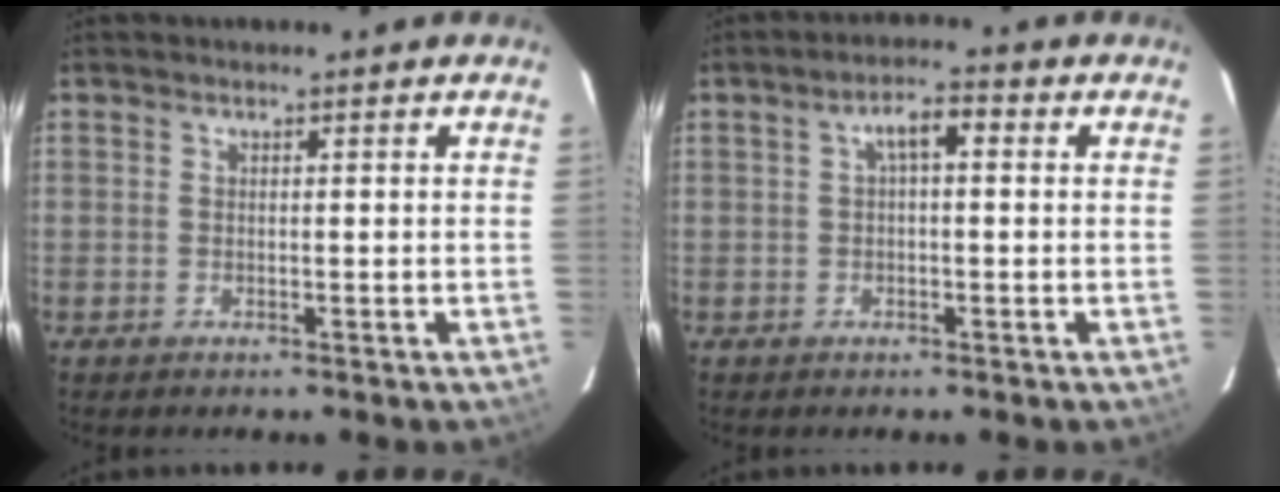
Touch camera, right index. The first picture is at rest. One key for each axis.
{"total": 3.8, "fx": 0.6, "fy": 1.4, "fz": 3.5, "tx": -0.062, "ty": 0.016, "tz": 0.010}